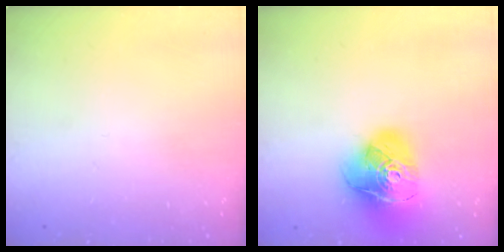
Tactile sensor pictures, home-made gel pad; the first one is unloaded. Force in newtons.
{"total": 18.9, "press": 18.8, "slide": 2.1}